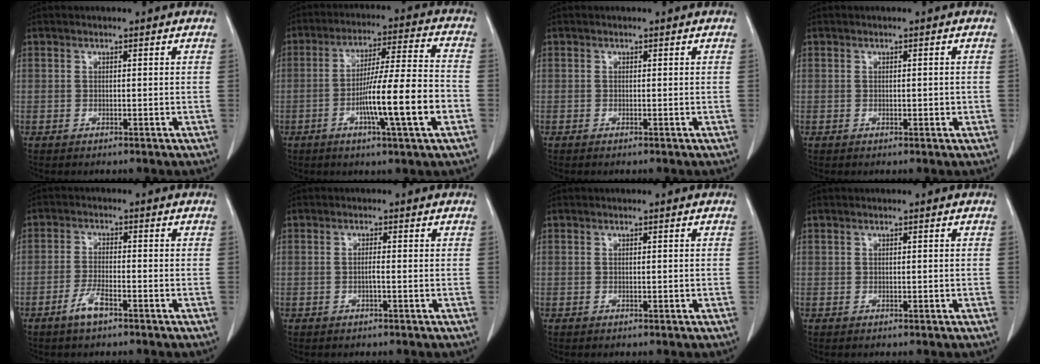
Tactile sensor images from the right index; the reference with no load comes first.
{"total": 15.3, "force": [-4.7, 0.0, 14.6], "torque": [-0.241, 0.002, -0.075]}
{"total": 0.0}
{"total": 1.1, "force": [0.0, 0.6, 0.9], "torque": [-0.011, 0.000, 0.005]}
{"total": 3.7, "force": [-2.4, 0.7, 2.7], "torque": [-0.056, 0.000, -0.044]}
{"total": 1.2, "force": [-0.2, 0.1, 1.2], "torque": [-0.019, 0.002, -0.001]}
{"total": 0.0}
{"total": 0.0}